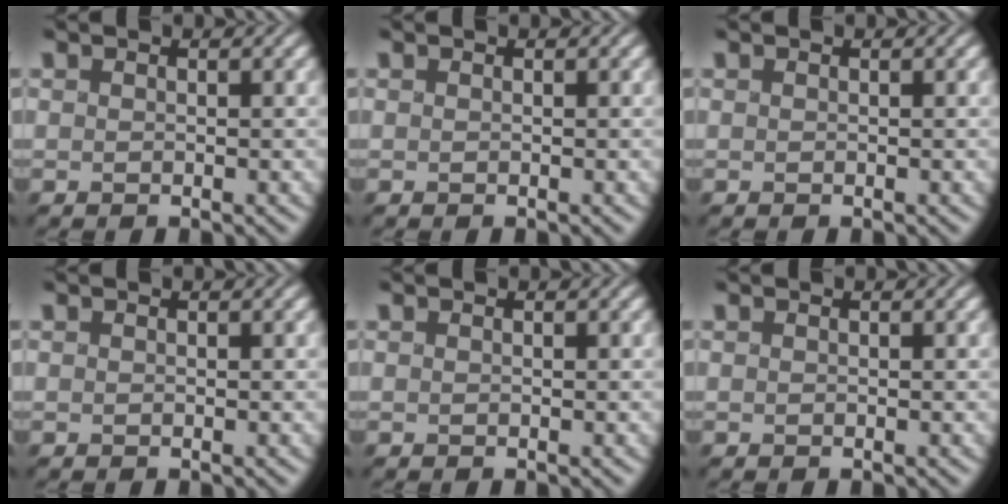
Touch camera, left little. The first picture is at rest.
{"total": 0.0}
{"total": 0.0}
{"total": 0.0}
{"total": 0.0}
{"total": 0.0}